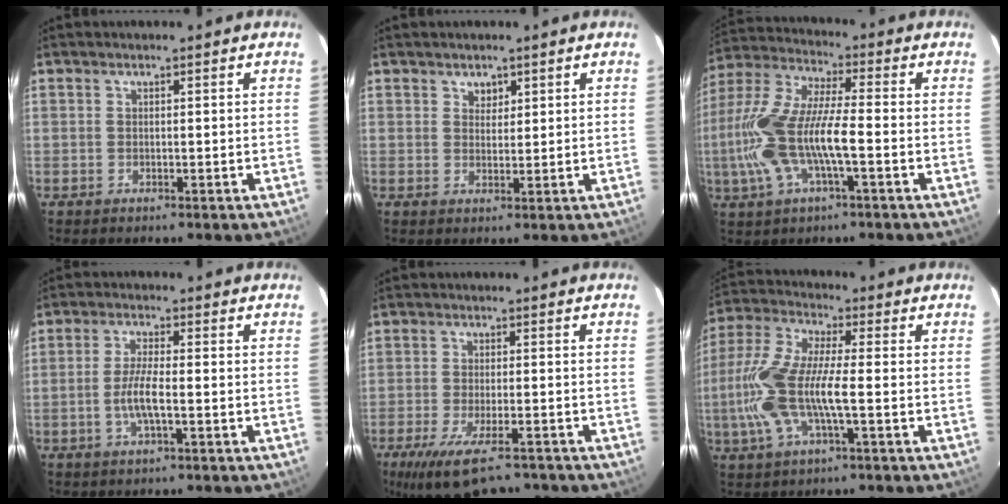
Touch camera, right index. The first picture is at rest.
{"total": 2.1, "force": [1.2, 1.6, 0.4], "torque": [0.000, 0.004, 0.020]}
{"total": 16.7, "force": [-3.7, 4.7, 15.6], "torque": [-0.321, -0.002, -0.073]}
{"total": 5.4, "force": [-1.5, 0.8, 5.1], "torque": [-0.103, -0.002, -0.030]}
{"total": 13.7, "force": [-10.1, 4.3, 8.3], "torque": [-0.171, -0.041, -0.164]}
{"total": 14.5, "force": [-2.8, 3.7, 13.8], "torque": [-0.293, -0.001, -0.056]}